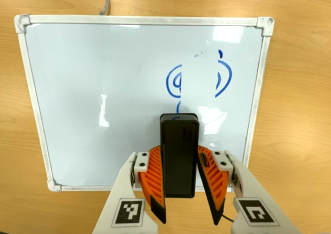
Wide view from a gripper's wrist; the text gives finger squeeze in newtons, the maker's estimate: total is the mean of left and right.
{"total": 6.5, "left": 5.8, "right": 7.1}